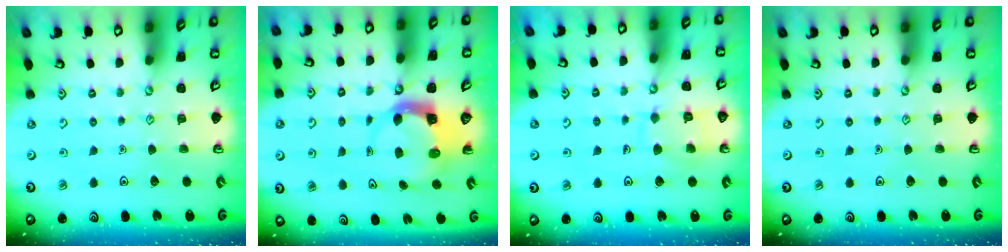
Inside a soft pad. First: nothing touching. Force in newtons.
{"total": 3.9, "press": 3.9, "slide": 0.6}
{"total": 9.4, "press": 9.4, "slide": 0.9}
{"total": 0.0}